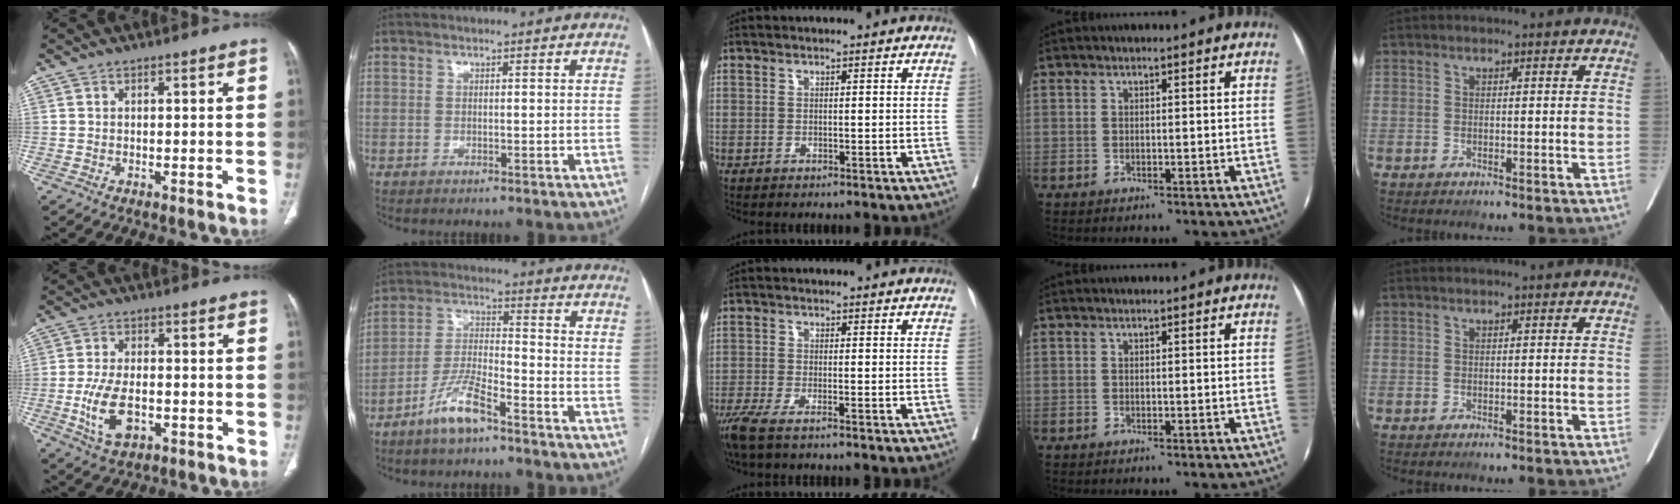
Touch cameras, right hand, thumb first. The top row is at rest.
{"thumb": {"total": 8.9, "force": [-2.3, 4.9, 7.0], "torque": [-0.140, 0.004, -0.036]}, "index": {"total": 8.2, "force": [-5.7, 1.6, 5.7], "torque": [-0.123, -0.006, -0.113]}, "middle": {"total": 5.1, "force": [-4.0, 0.3, 3.2], "torque": [-0.053, -0.011, -0.070]}}